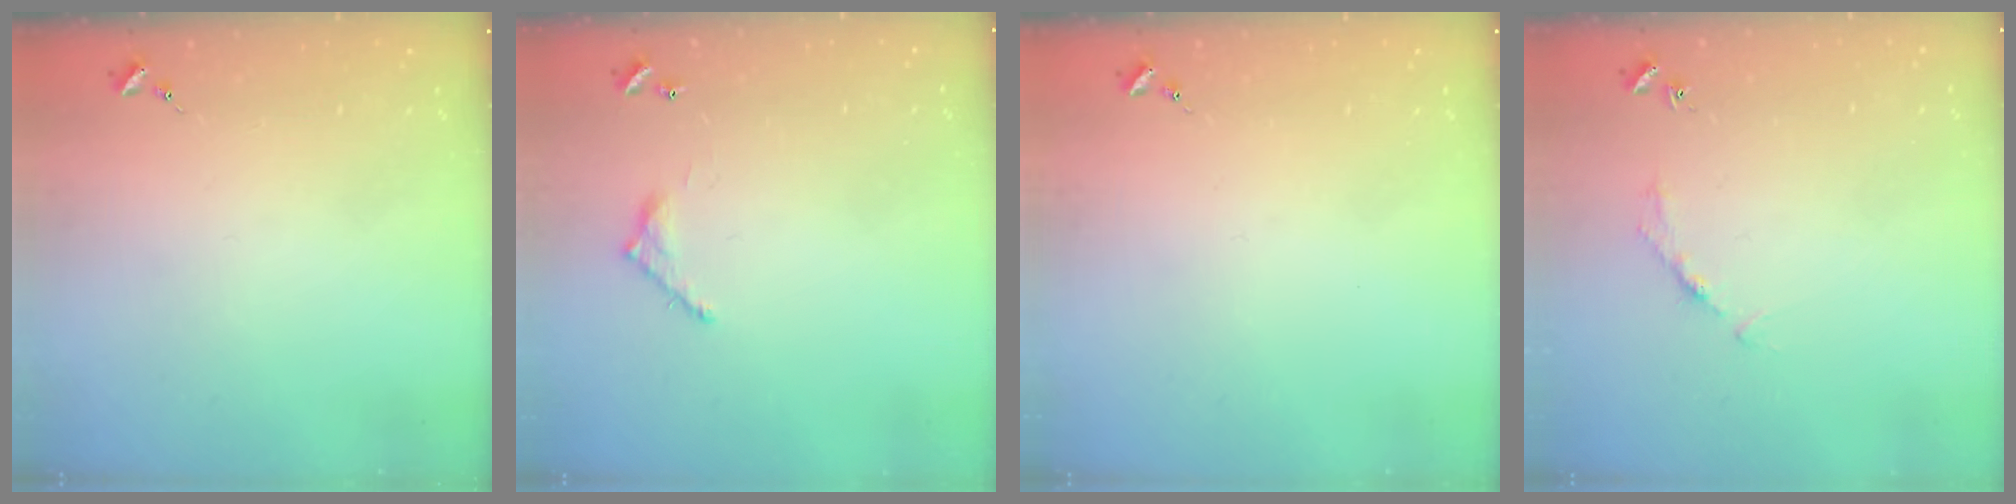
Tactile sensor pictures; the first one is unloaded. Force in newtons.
{"total": 6.3, "press": 6.3, "slide": 0.4}
{"total": 0.0}
{"total": 2.7, "press": 2.7, "slide": 0.4}